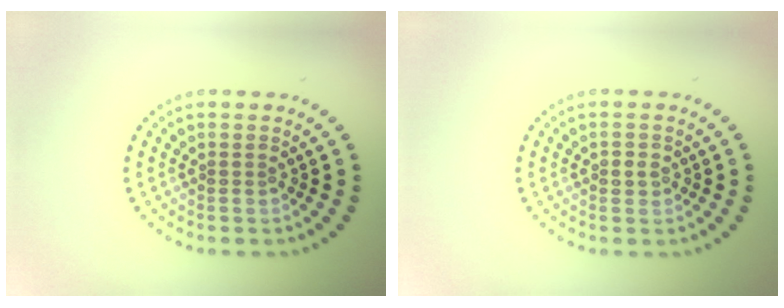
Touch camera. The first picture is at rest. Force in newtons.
{"total": 1.1, "press": 1.1, "slide": 0.3}